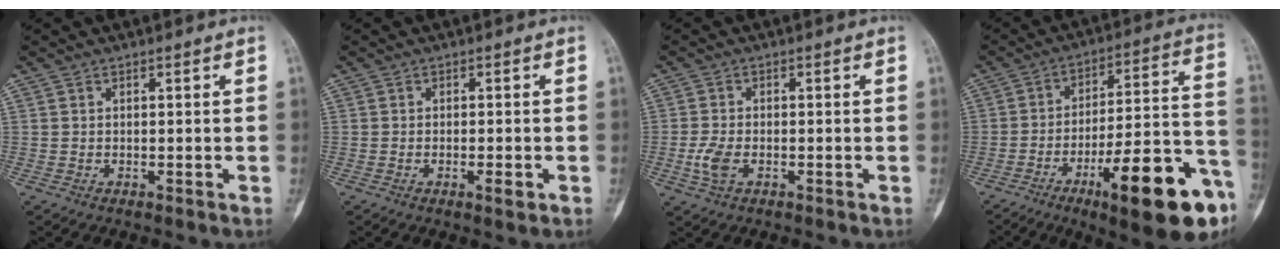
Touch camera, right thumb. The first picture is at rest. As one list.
[{"total": 2.1, "force": [-0.8, 0.6, 1.8], "torque": [-0.026, -0.001, -0.011]}, {"total": 3.8, "force": [-1.2, 2.0, 3.0], "torque": [-0.075, 0.001, -0.024]}, {"total": 23.1, "force": [-10.7, 5.9, 19.6], "torque": [-0.226, 0.063, -0.149]}]